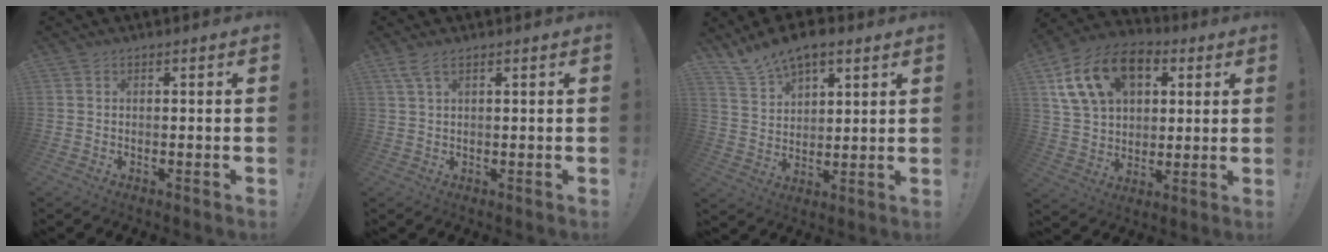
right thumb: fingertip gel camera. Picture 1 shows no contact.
{"total": 3.4, "force": [2.1, 0.9, 2.5], "torque": [-0.046, -0.006, 0.038]}
{"total": 9.8, "force": [7.9, 4.7, 3.4], "torque": [-0.064, -0.053, 0.151]}
{"total": 19.0, "force": [8.2, 13.0, 11.2], "torque": [-0.188, -0.023, 0.154]}